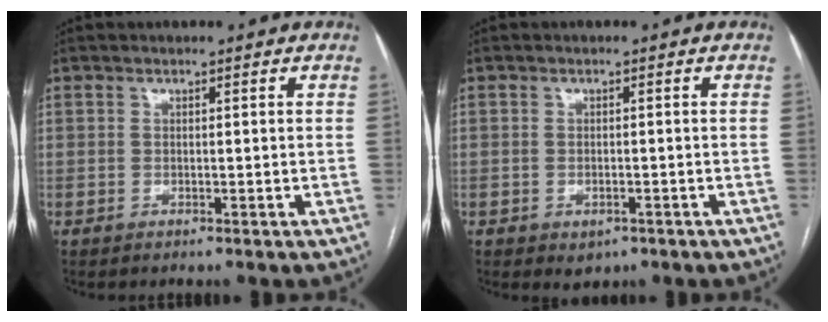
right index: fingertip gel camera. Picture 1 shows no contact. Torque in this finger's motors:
{"motor_torque": [0.38, -0.20, 0.08, 0.01]}